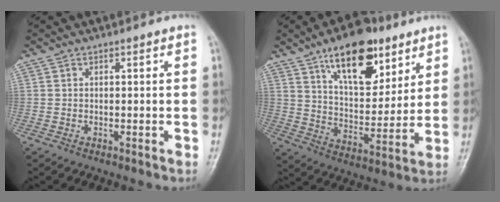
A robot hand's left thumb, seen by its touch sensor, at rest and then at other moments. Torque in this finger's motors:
{"motor_torque": [2.09, 1.70, 1.46, -1.00, 0.33]}